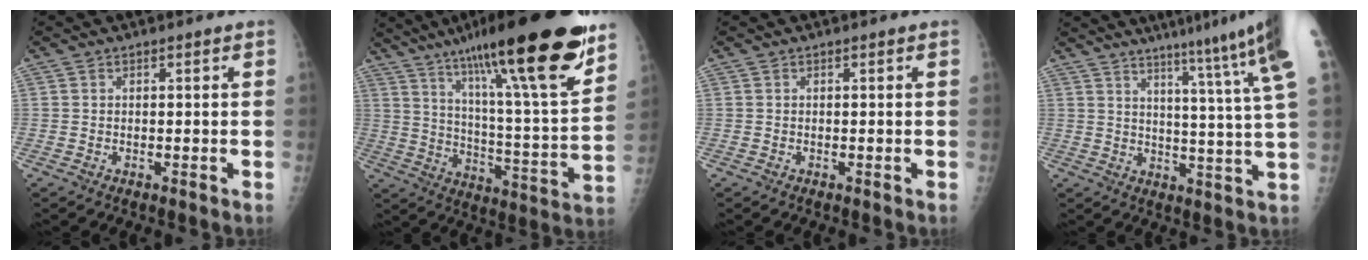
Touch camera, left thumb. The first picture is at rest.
{"total": 28.6, "force": [18.6, 4.0, 21.3], "torque": [-0.324, -0.054, 0.297]}
{"total": 0.0}
{"total": 17.4, "force": [11.1, -0.5, 13.4], "torque": [-0.174, -0.059, 0.138]}